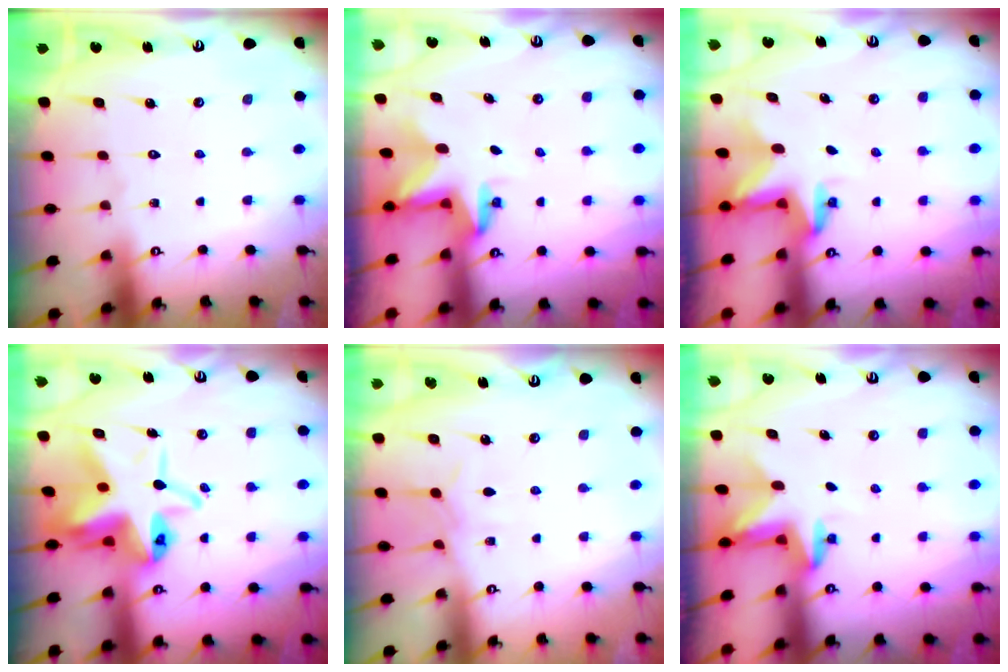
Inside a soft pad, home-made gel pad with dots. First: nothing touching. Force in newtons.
{"total": 2.8, "press": 2.8, "slide": 0.1}
{"total": 2.8, "press": 2.8, "slide": 0.2}
{"total": 11.1, "press": 11.0, "slide": 0.9}
{"total": 6.0, "press": 5.9, "slide": 0.7}
{"total": 2.9, "press": 2.9, "slide": 0.7}